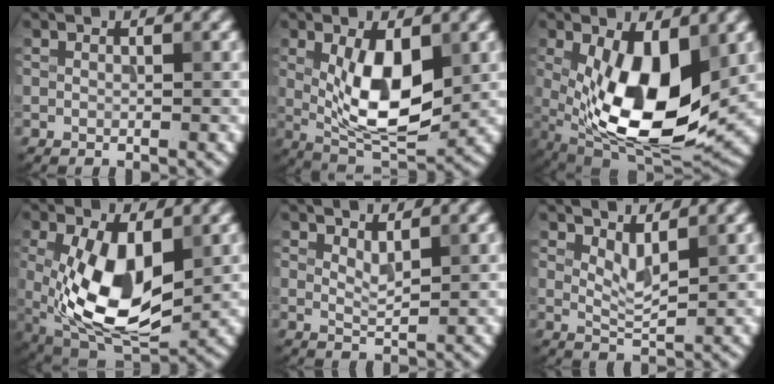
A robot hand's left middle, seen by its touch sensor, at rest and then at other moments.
{"total": 7.8, "force": [0.2, 3.4, 7.1], "torque": [-0.129, -0.015, 0.004]}
{"total": 11.8, "force": [-0.5, 5.5, 10.5], "torque": [-0.178, -0.028, -0.003]}
{"total": 10.6, "force": [-0.7, 5.4, 9.1], "torque": [-0.181, -0.019, -0.009]}
{"total": 0.8, "force": [0.5, 0.0, 0.6], "torque": [-0.014, -0.008, 0.007]}
{"total": 1.5, "force": [0.7, 0.3, 1.3], "torque": [-0.028, -0.013, 0.013]}